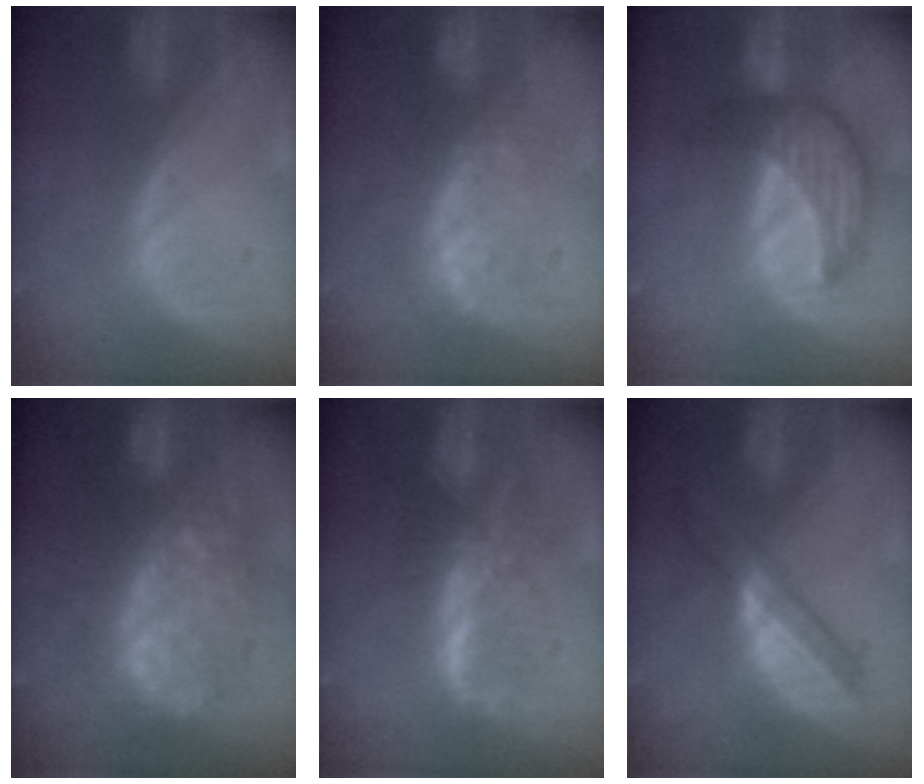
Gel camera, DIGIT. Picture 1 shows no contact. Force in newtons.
{"total": 7.6, "press": 7.3, "slide": 1.9}
{"total": 7.8, "press": 7.5, "slide": 2.2}
{"total": 12.3, "press": 12.2, "slide": 1.3}
{"total": 6.6, "press": 6.3, "slide": 2.1}
{"total": 5.9, "press": 5.4, "slide": 2.6}